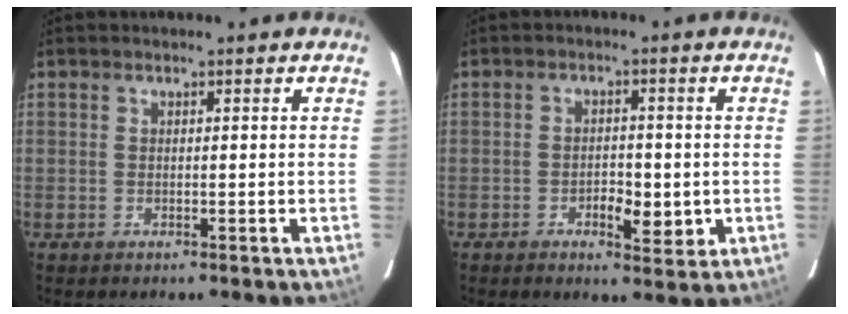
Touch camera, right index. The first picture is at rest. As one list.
[{"total": 5.1, "force": [-1.4, 2.2, 4.3], "torque": [-0.059, 0.001, -0.016]}]